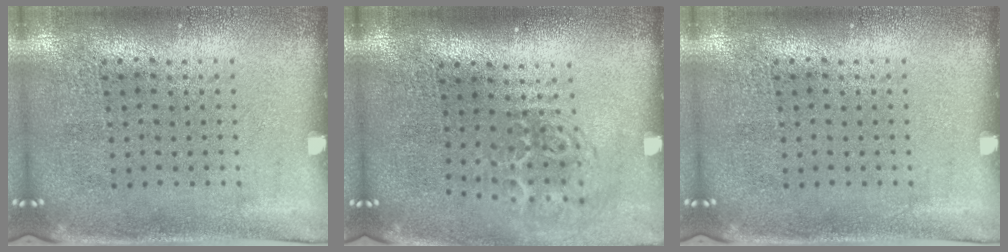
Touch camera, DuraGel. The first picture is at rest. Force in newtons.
{"total": 1.8, "press": 1.2, "slide": 1.4}
{"total": 0.0}